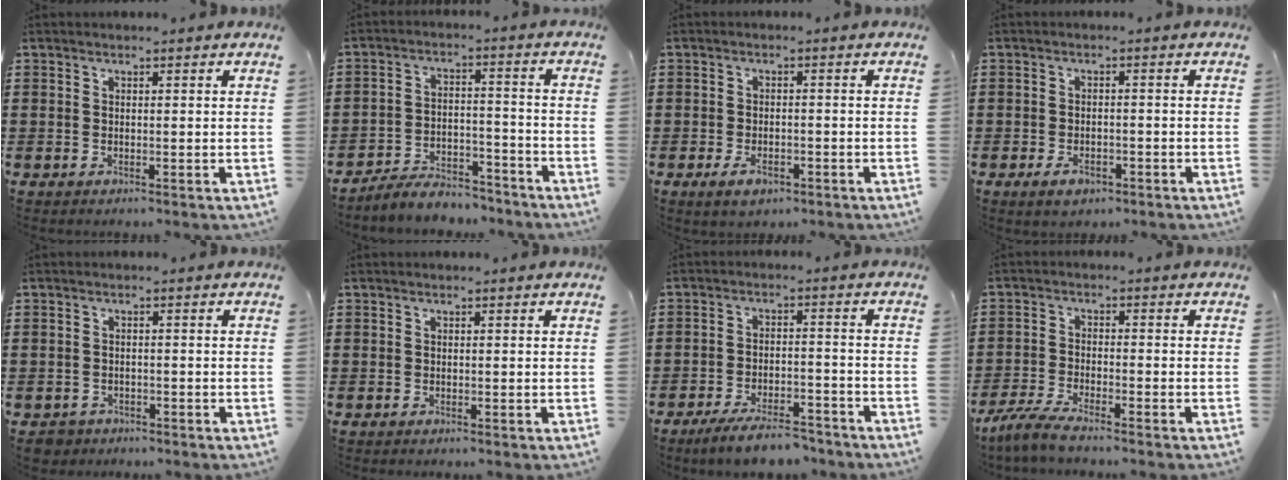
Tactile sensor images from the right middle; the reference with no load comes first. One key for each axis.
{"total": 5.9, "fx": -5.7, "fy": 1.1, "fz": 1.2, "tx": -0.022, "ty": 0.012, "tz": -0.110}
{"total": 2.9, "fx": -1.7, "fy": 1.5, "fz": 1.9, "tx": -0.041, "ty": -0.003, "tz": -0.032}
{"total": 2.6, "fx": -1.6, "fy": 1.4, "fz": 1.5, "tx": -0.028, "ty": 0.000, "tz": -0.030}
{"total": 1.6, "fx": -1.5, "fy": 0.6, "fz": -0.1, "tx": -0.006, "ty": -0.001, "tz": -0.034}
{"total": 0.0}
{"total": 6.4, "fx": -5.7, "fy": 1.0, "fz": 2.7, "tx": -0.051, "ty": -0.001, "tz": -0.108}
{"total": 4.2, "fx": -3.8, "fy": 0.1, "fz": 1.8, "tx": -0.053, "ty": -0.011, "tz": -0.077}